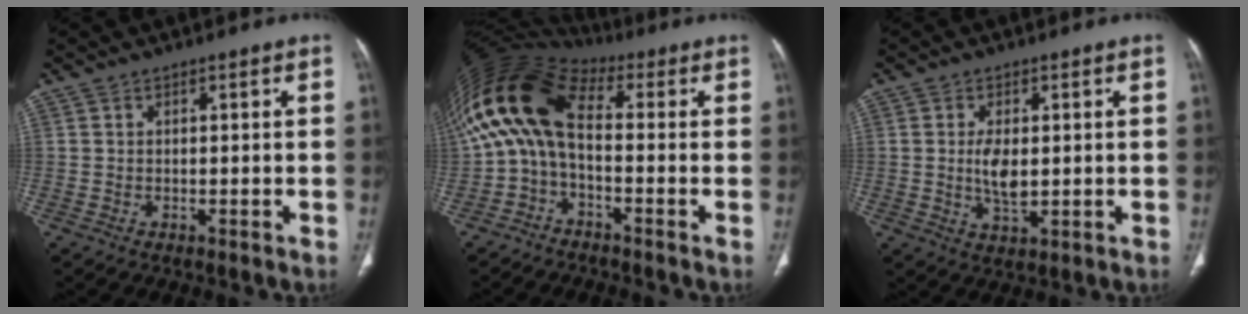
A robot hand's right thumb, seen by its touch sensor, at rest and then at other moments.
{"total": 14.0, "force": [0.2, 7.4, 11.9], "torque": [-0.234, 0.056, -0.009]}
{"total": 5.4, "force": [0.3, 2.6, 4.7], "torque": [-0.087, -0.010, 0.010]}